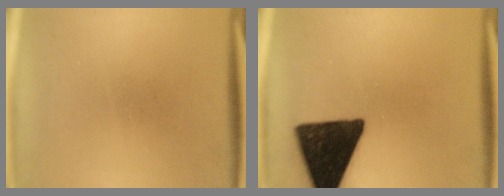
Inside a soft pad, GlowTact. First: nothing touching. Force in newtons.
{"total": 17.2}